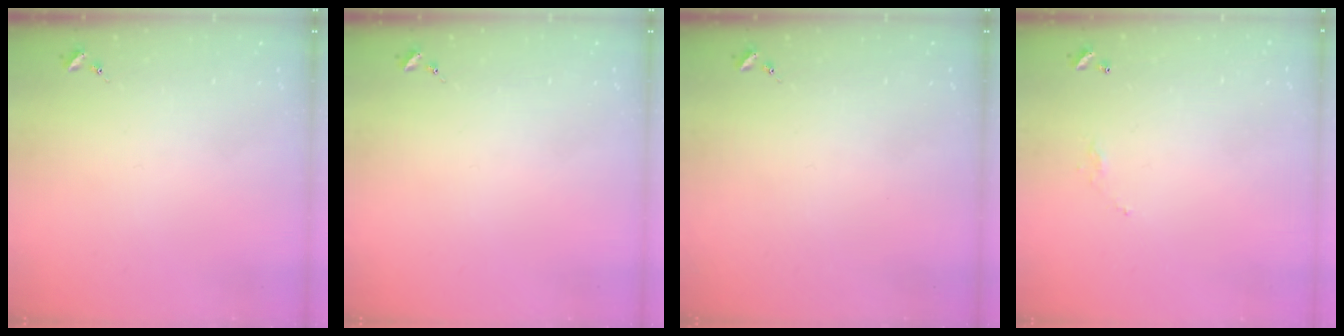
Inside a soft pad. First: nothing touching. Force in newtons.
{"total": 0.0}
{"total": 0.0}
{"total": 3.7, "press": 3.7, "slide": 0.1}